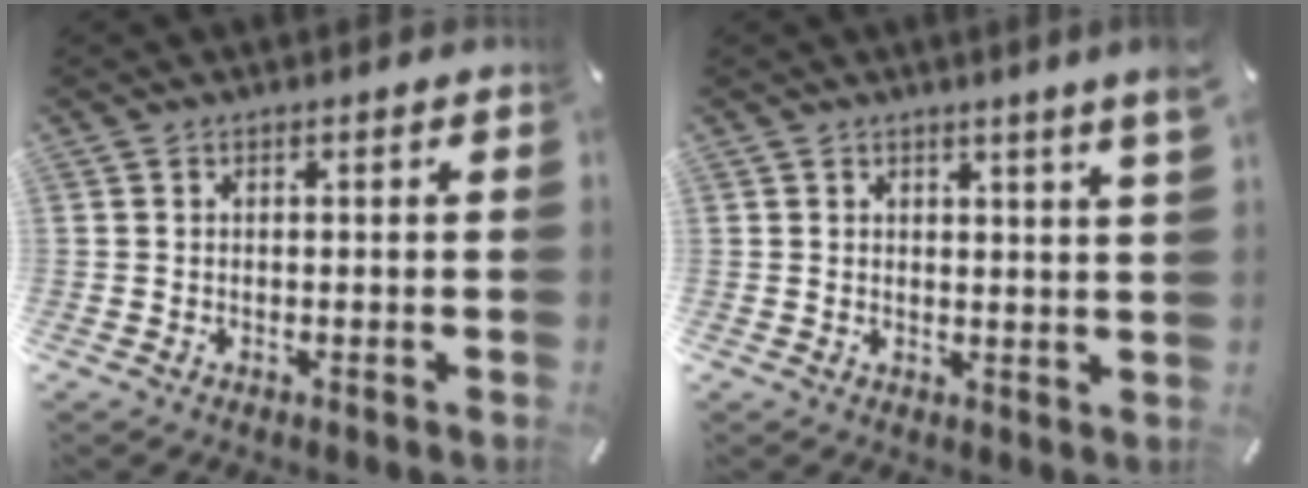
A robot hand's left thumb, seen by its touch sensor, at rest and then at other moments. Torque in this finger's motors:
{"motor_torque": [1.03, 0.31, 0.14, -0.21, 0.03]}